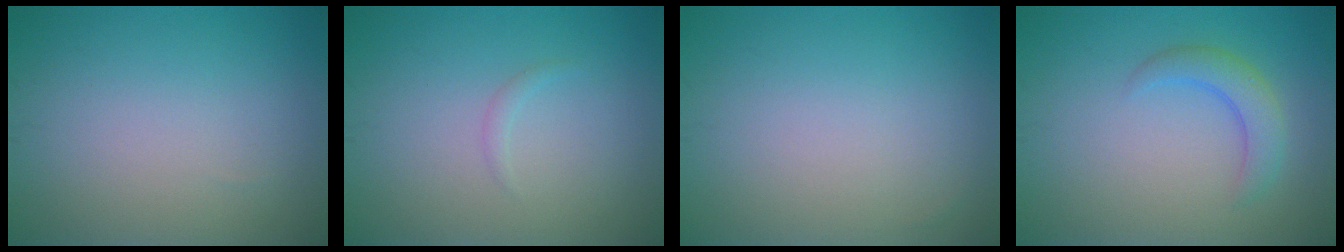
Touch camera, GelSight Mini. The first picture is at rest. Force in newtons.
{"total": 0.6, "press": 0.6, "slide": 0.0}
{"total": 0.0}
{"total": 2.7, "press": 2.7, "slide": 0.1}